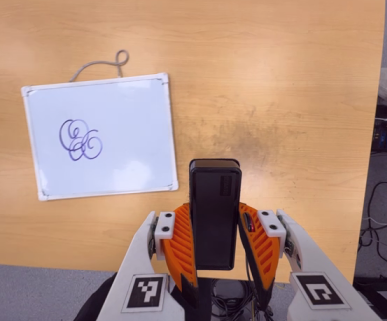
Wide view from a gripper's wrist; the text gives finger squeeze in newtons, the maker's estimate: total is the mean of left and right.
{"total": 3.7, "left": 2.2, "right": 5.3}